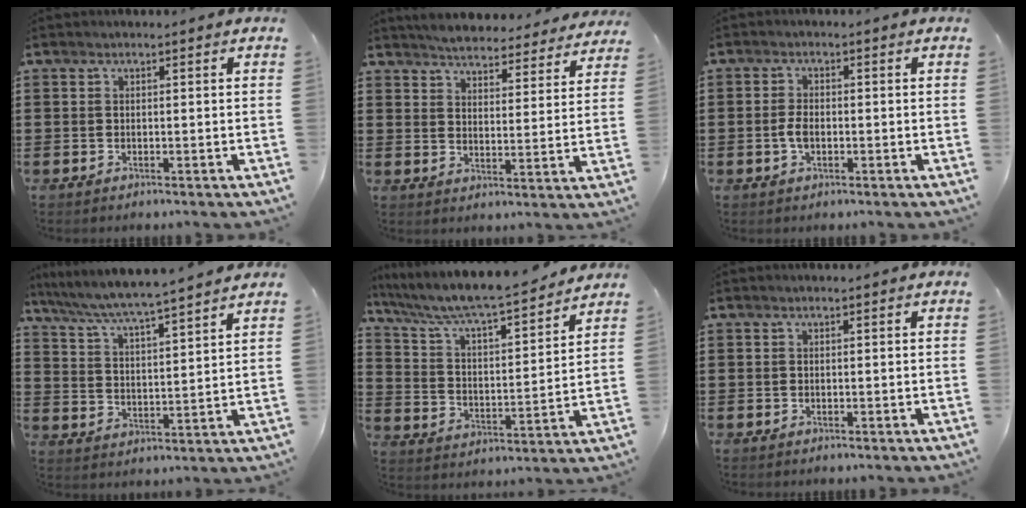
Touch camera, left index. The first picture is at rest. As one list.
[{"total": 4.7, "force": [4.7, 0.1, 0.5], "torque": [-0.033, -0.030, 0.081]}, {"total": 2.7, "force": [-0.4, 1.3, 2.3], "torque": [-0.060, -0.004, -0.012]}, {"total": 5.1, "force": [4.8, -0.7, 1.7], "torque": [-0.057, -0.035, 0.075]}, {"total": 7.0, "force": [6.5, 0.1, 2.7], "torque": [-0.082, -0.047, 0.103]}, {"total": 0.0}]